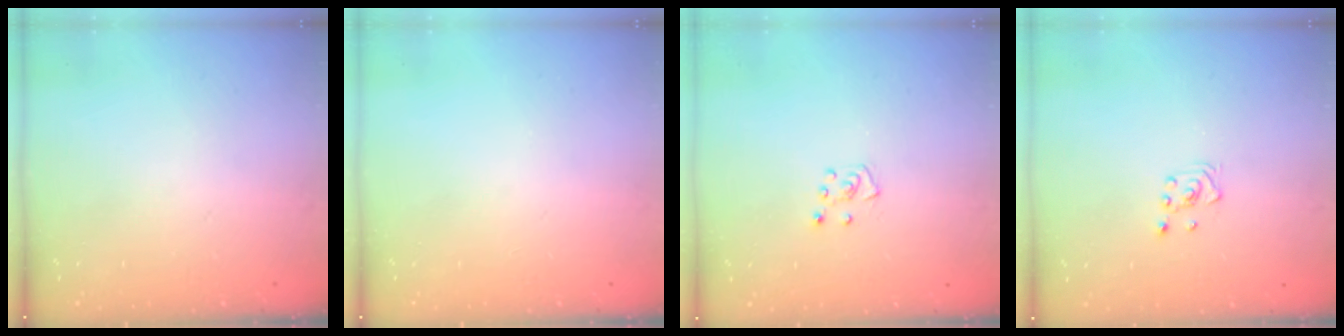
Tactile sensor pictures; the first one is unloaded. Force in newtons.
{"total": 0.0}
{"total": 3.7, "press": 3.6, "slide": 0.4}
{"total": 2.8, "press": 2.6, "slide": 1.0}